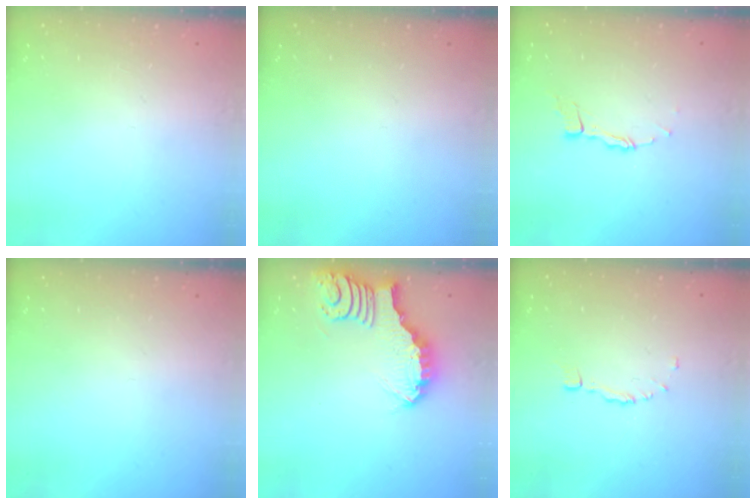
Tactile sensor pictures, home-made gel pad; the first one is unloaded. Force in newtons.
{"total": 0.0}
{"total": 3.3, "press": 3.3, "slide": 0.3}
{"total": 0.0}
{"total": 3.7, "press": 3.7, "slide": 0.1}
{"total": 4.1, "press": 4.1, "slide": 0.3}